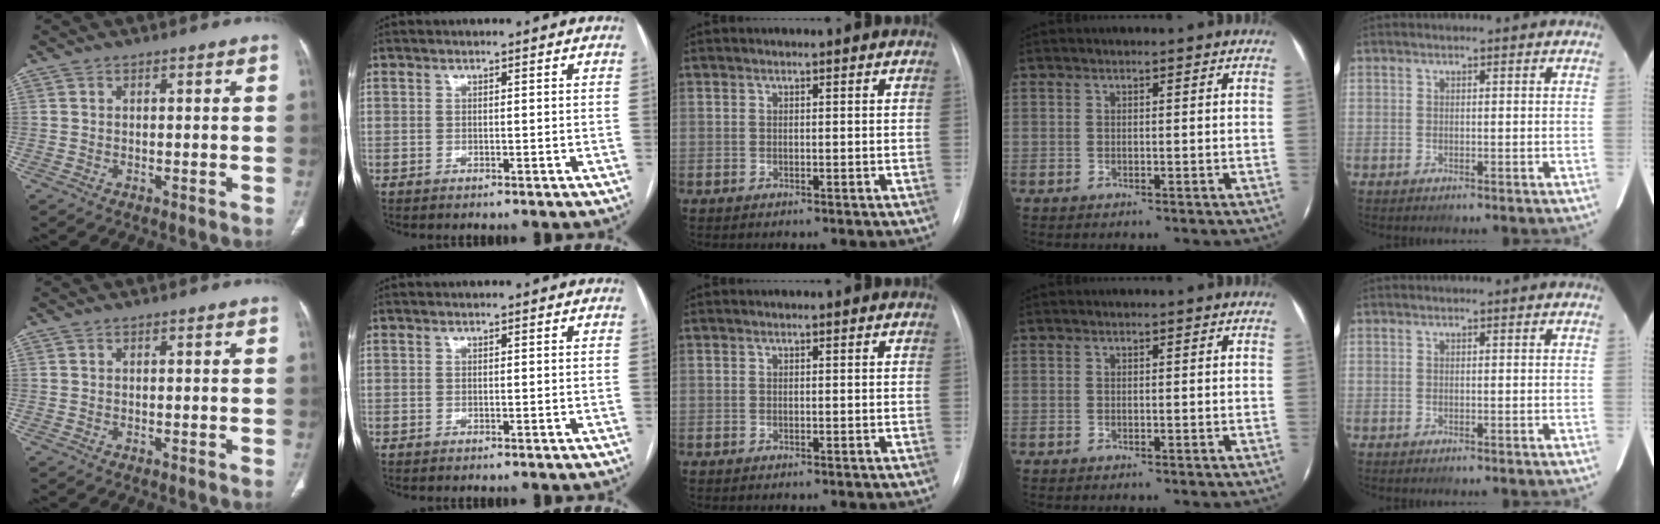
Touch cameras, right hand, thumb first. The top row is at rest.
{}